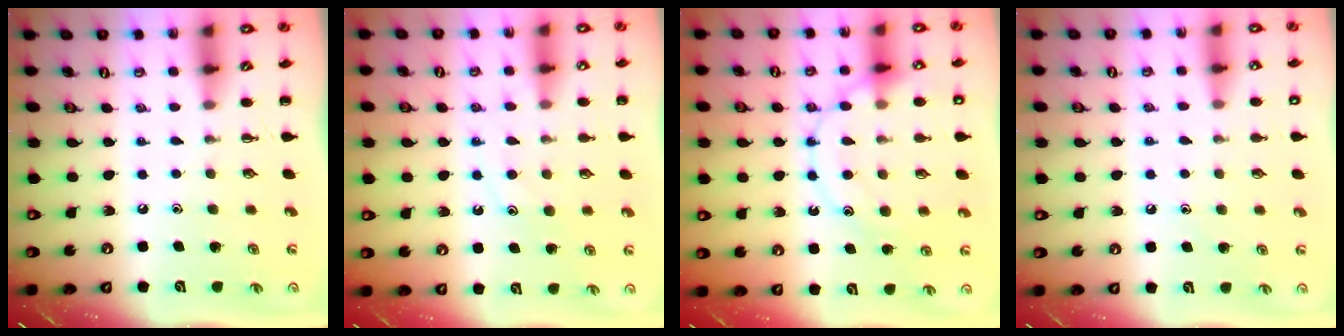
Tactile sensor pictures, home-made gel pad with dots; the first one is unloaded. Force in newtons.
{"total": 11.3, "press": 11.3, "slide": 1.0}
{"total": 16.7, "press": 16.6, "slide": 1.5}
{"total": 8.1, "press": 7.8, "slide": 2.0}